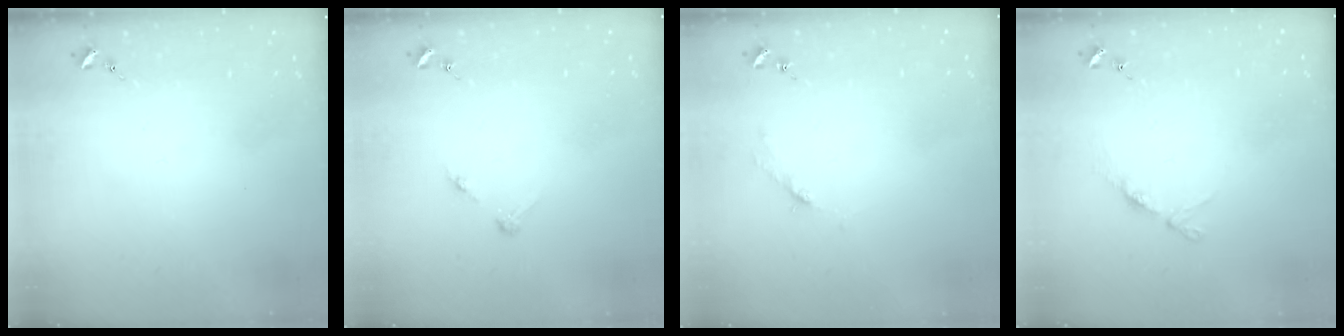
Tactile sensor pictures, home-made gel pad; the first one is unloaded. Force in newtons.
{"total": 3.2, "press": 3.1, "slide": 0.4}
{"total": 2.7, "press": 2.7, "slide": 0.4}
{"total": 5.5, "press": 5.4, "slide": 0.6}